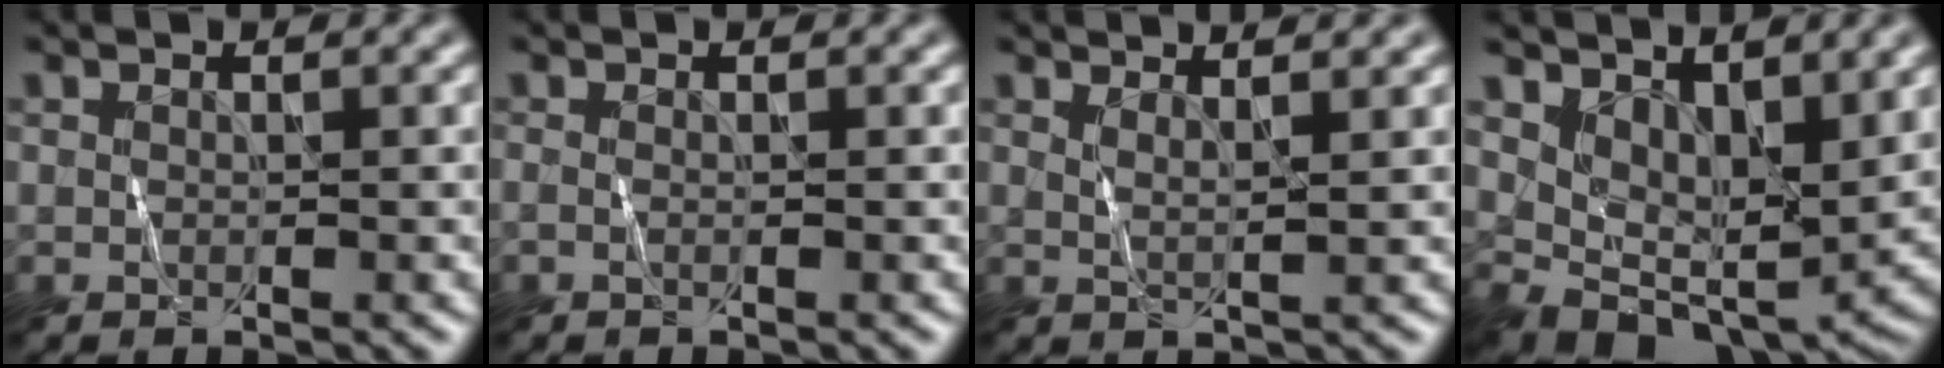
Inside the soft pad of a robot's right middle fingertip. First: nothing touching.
{"total": 0.5, "force": [-0.2, 0.2, 0.5], "torque": [-0.012, -0.004, -0.004]}
{"total": 2.3, "force": [1.6, 0.6, 1.5], "torque": [-0.018, 0.006, 0.010]}
{"total": 6.0, "force": [2.0, 3.7, 4.3], "torque": [-0.081, -0.021, 0.042]}